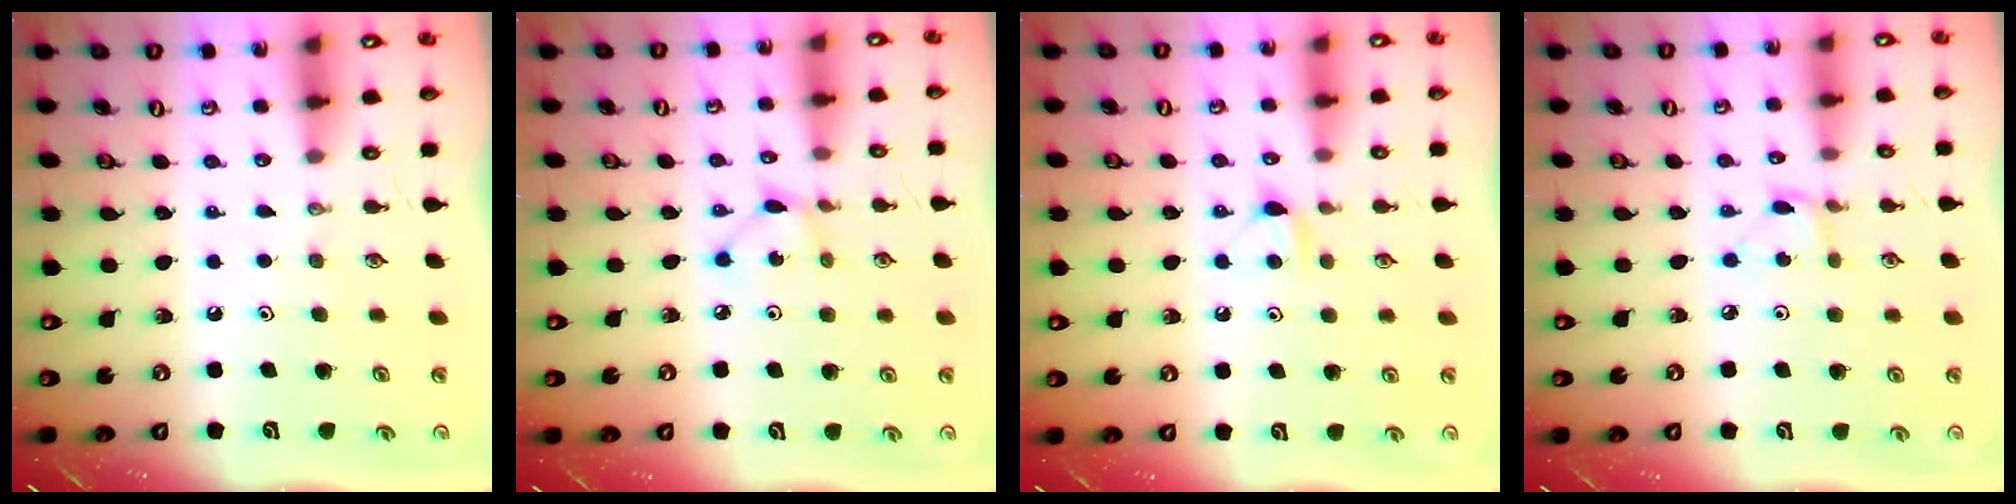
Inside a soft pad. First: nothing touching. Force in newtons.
{"total": 2.5, "press": 2.5, "slide": 0.1}
{"total": 4.3, "press": 4.3, "slide": 0.6}
{"total": 2.0, "press": 2.0, "slide": 0.2}